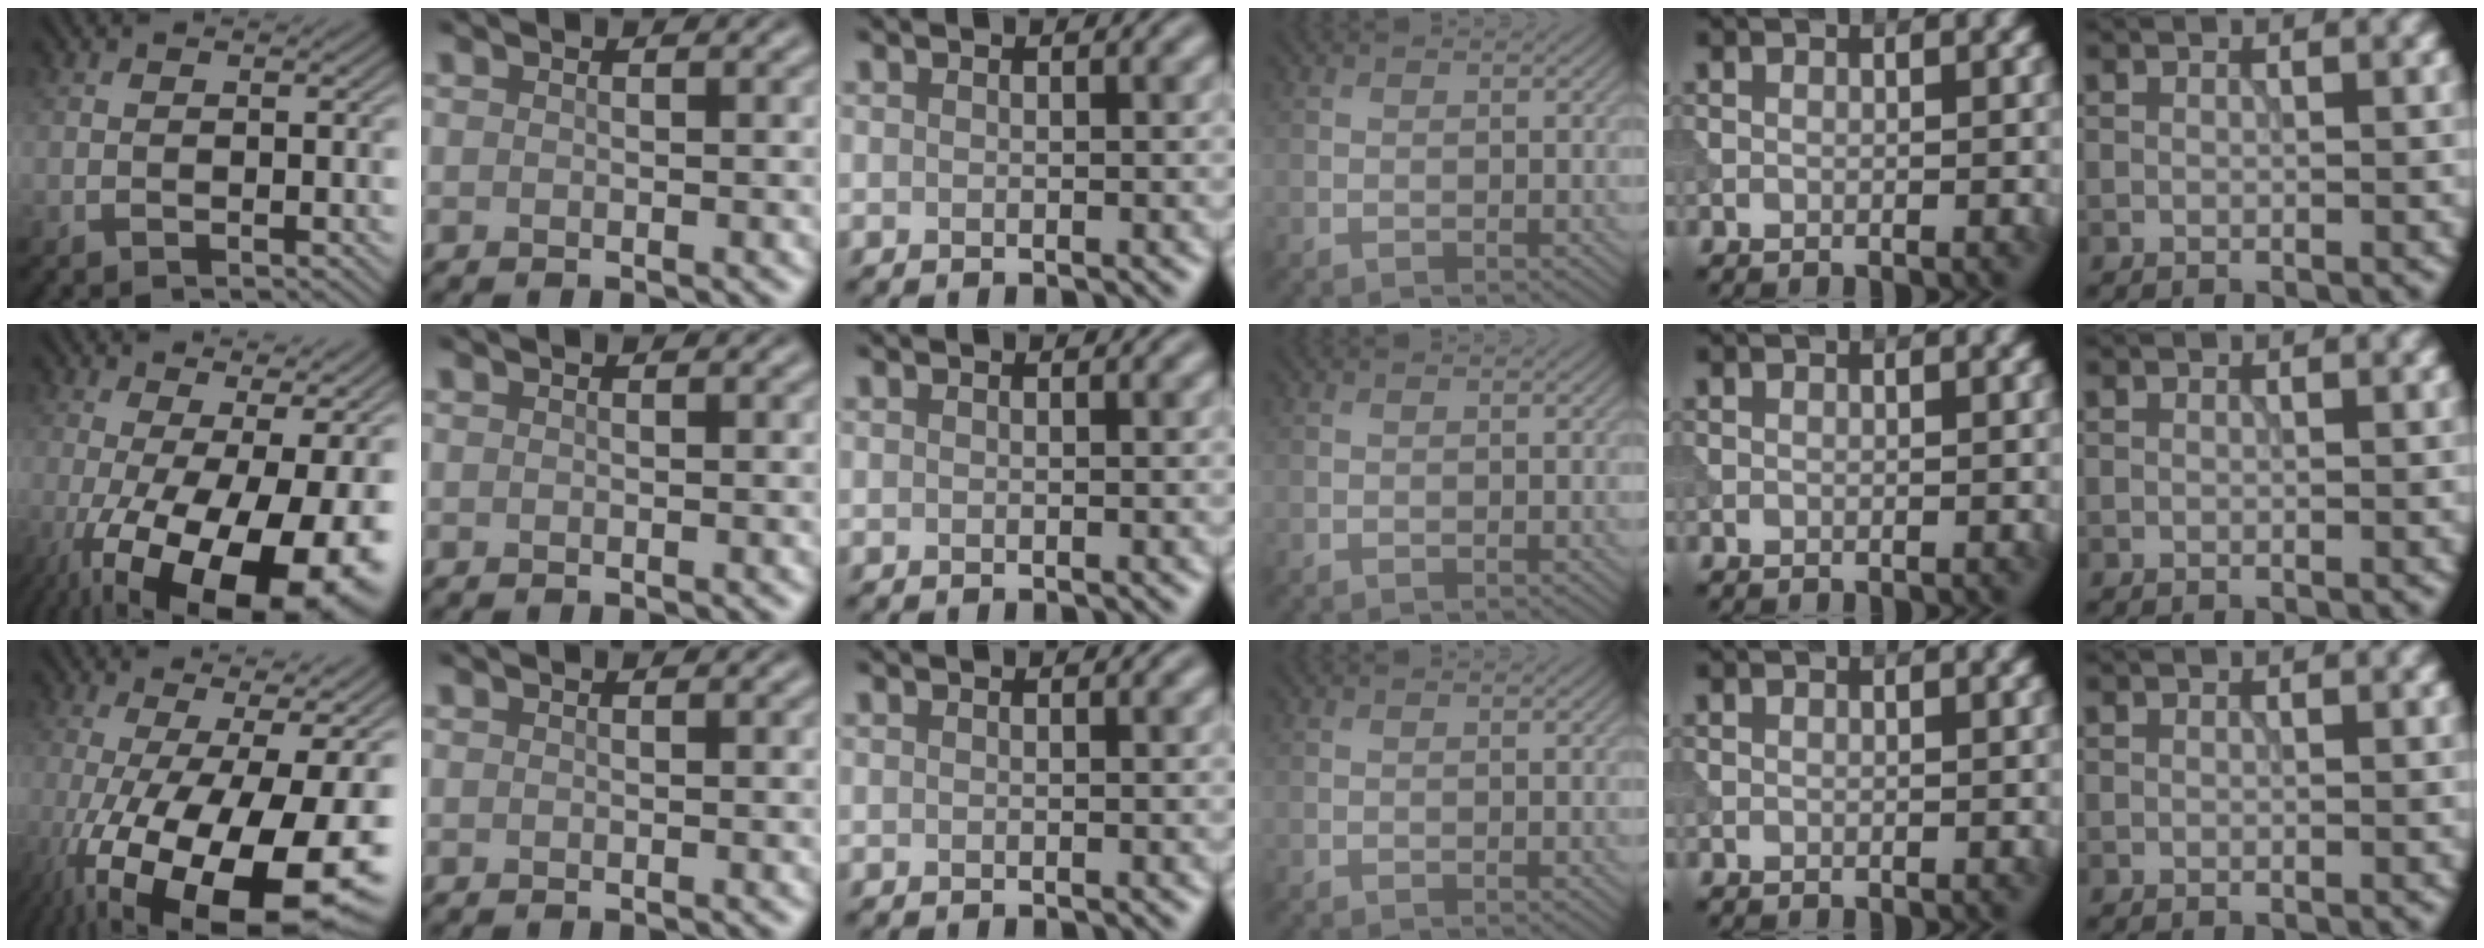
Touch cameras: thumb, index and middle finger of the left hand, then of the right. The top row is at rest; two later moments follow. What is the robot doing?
{"motion": "extract", "object": "tissue"}